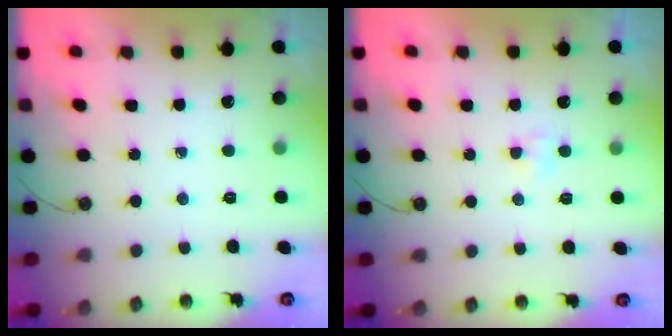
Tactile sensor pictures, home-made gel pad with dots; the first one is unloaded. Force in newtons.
{"total": 2.4, "press": 2.3, "slide": 0.3}